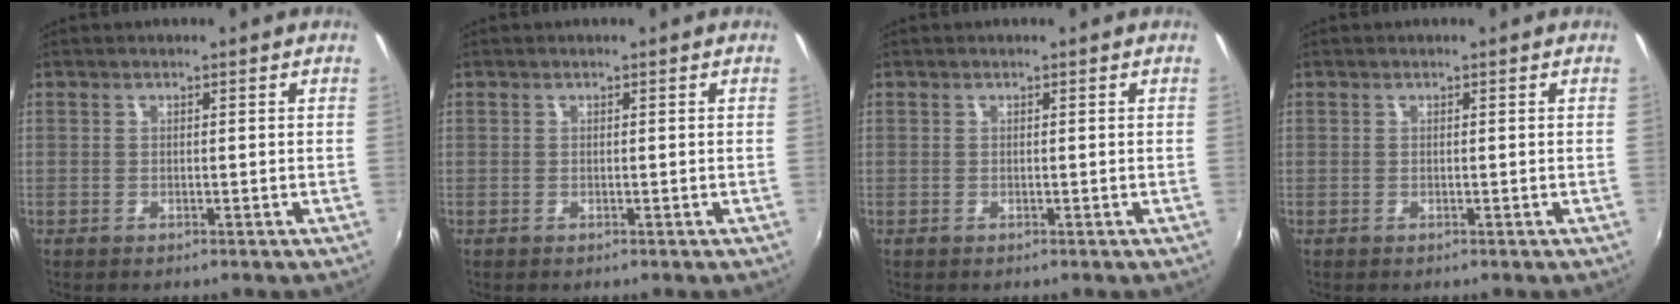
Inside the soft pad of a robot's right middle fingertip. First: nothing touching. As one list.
[{"total": 0.0}, {"total": 0.0}, {"total": 0.0}]